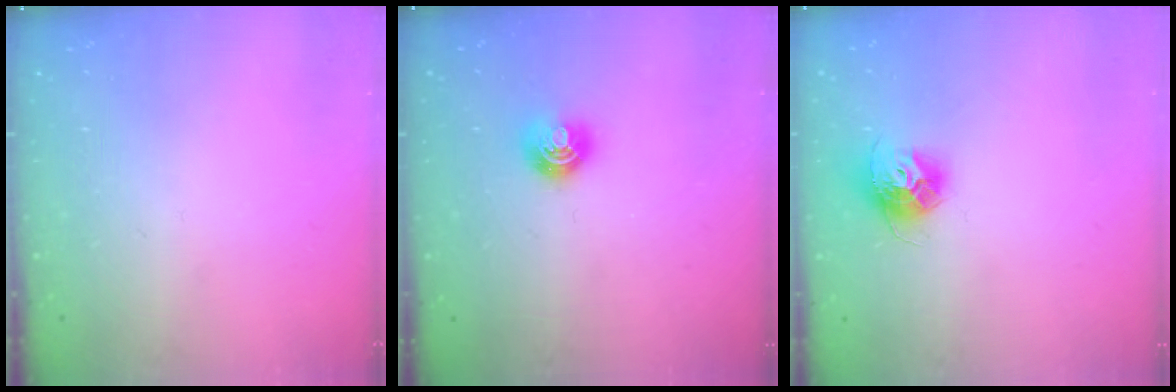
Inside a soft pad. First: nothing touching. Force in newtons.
{"total": 6.6, "press": 6.6, "slide": 0.5}
{"total": 11.2, "press": 11.2, "slide": 0.8}